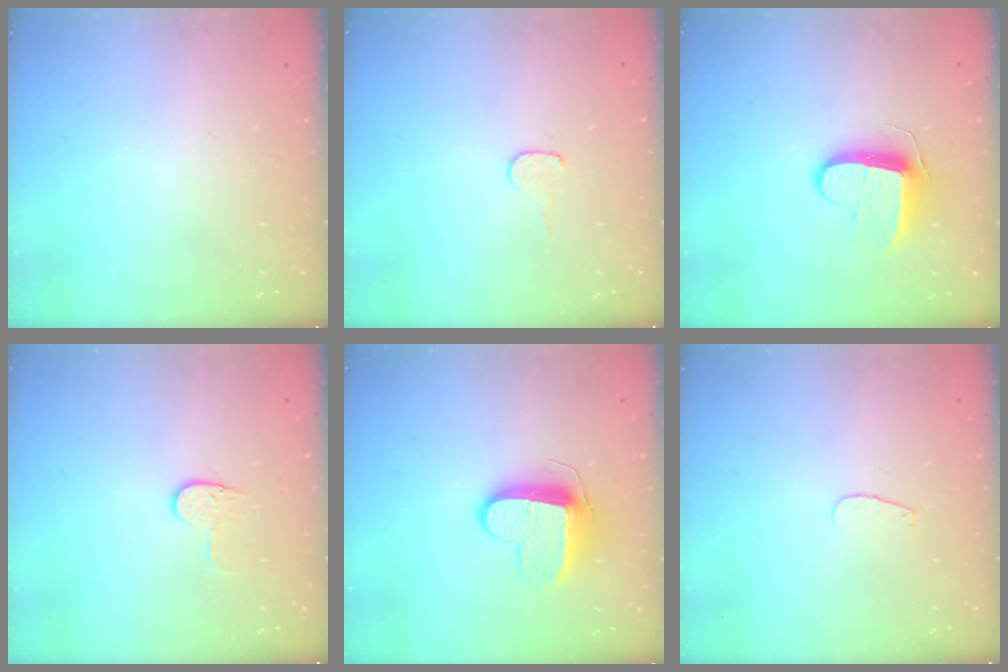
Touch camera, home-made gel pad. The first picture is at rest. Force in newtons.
{"total": 4.1, "press": 4.1, "slide": 0.4}
{"total": 9.7, "press": 9.7, "slide": 0.4}
{"total": 5.3, "press": 5.2, "slide": 0.5}
{"total": 9.6, "press": 9.6, "slide": 0.6}
{"total": 3.3, "press": 3.3, "slide": 0.3}